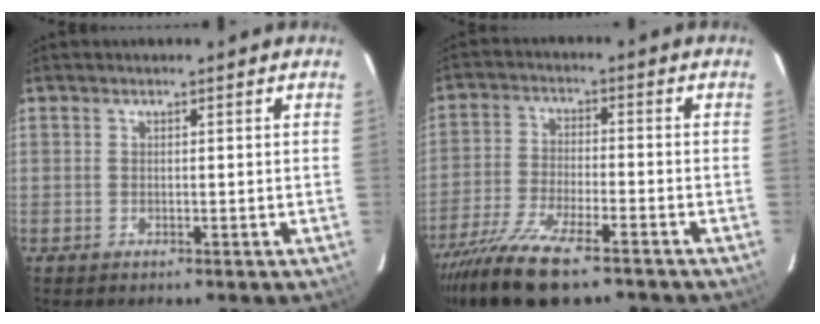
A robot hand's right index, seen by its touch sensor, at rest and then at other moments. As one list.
[{"total": 15.3, "force": [-11.2, 4.1, 9.5], "torque": [-0.206, -0.047, -0.207]}]